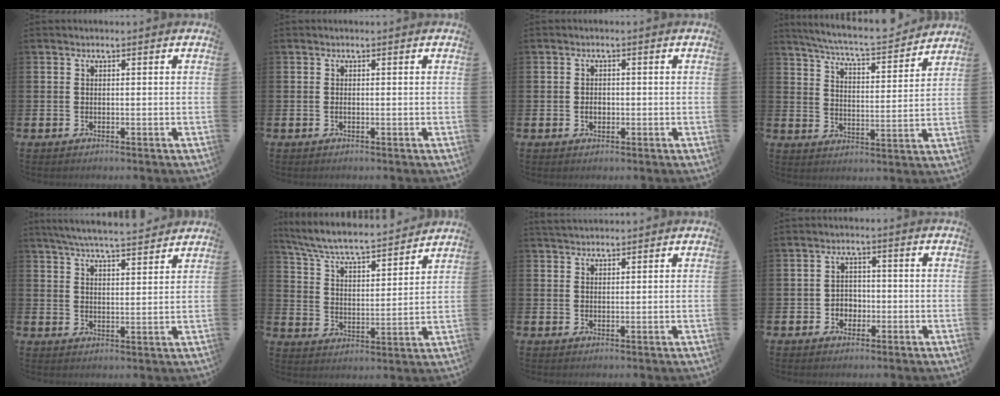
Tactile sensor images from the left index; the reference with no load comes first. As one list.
[{"total": 0.0}, {"total": 1.6, "force": [-0.3, 1.1, 1.0], "torque": [-0.018, 0.006, -0.008]}, {"total": 6.9, "force": [6.6, 0.2, 1.9], "torque": [-0.068, -0.047, 0.113]}, {"total": 6.0, "force": [5.8, 0.1, 1.5], "torque": [-0.043, -0.032, 0.102]}, {"total": 7.3, "force": [6.9, 0.8, 2.3], "torque": [-0.075, -0.057, 0.117]}, {"total": 2.2, "force": [2.1, 0.6, 0.3], "torque": [0.005, -0.009, 0.037]}, {"total": 2.6, "force": [-0.9, 2.2, 0.9], "torque": [-0.021, 0.008, -0.023]}]